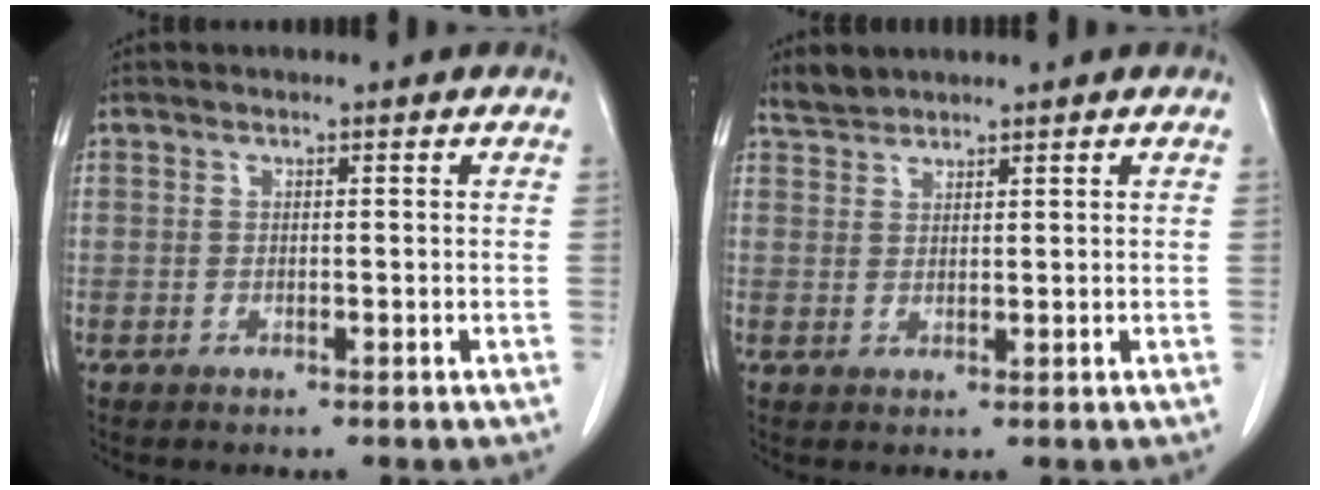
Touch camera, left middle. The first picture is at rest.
{"total": 2.0, "force": [2.0, 0.2, -0.1], "torque": [-0.005, 0.006, 0.042]}